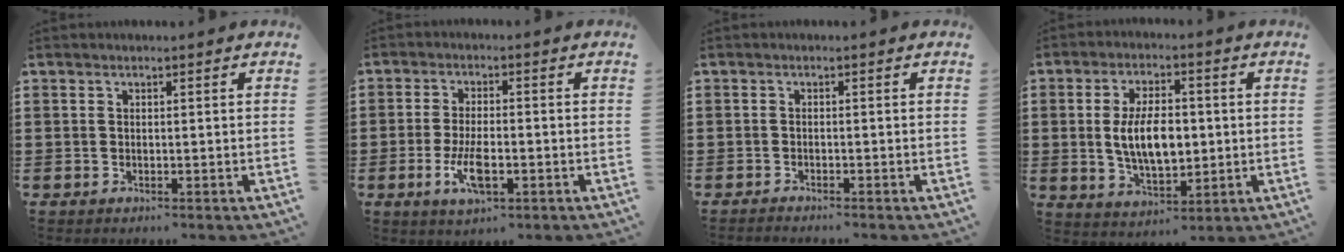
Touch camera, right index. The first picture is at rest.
{"total": 6.0, "force": [-2.0, 2.2, 5.2], "torque": [-0.112, -0.006, -0.039]}
{"total": 0.9, "force": [-0.9, -0.1, 0.0], "torque": [-0.002, 0.000, -0.018]}
{"total": 8.3, "force": [0.2, 4.3, 7.1], "torque": [-0.139, -0.001, -0.006]}